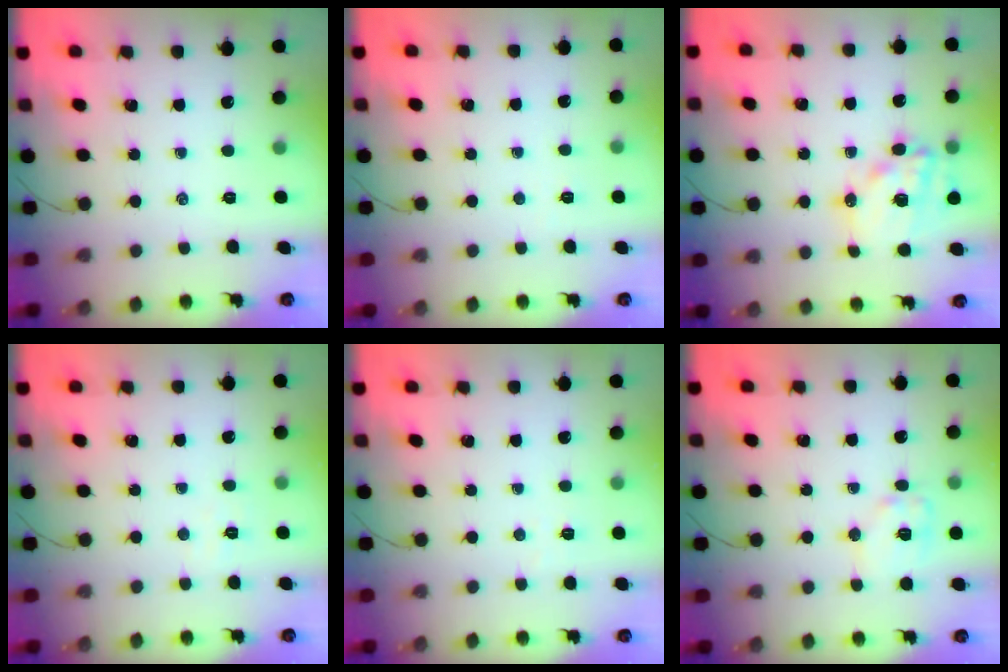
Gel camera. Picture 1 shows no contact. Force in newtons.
{"total": 1.8, "press": 1.7, "slide": 0.5}
{"total": 14.4, "press": 14.0, "slide": 3.4}
{"total": 3.2, "press": 3.1, "slide": 0.8}
{"total": 2.9, "press": 2.8, "slide": 0.6}
{"total": 9.2, "press": 9.2, "slide": 0.9}